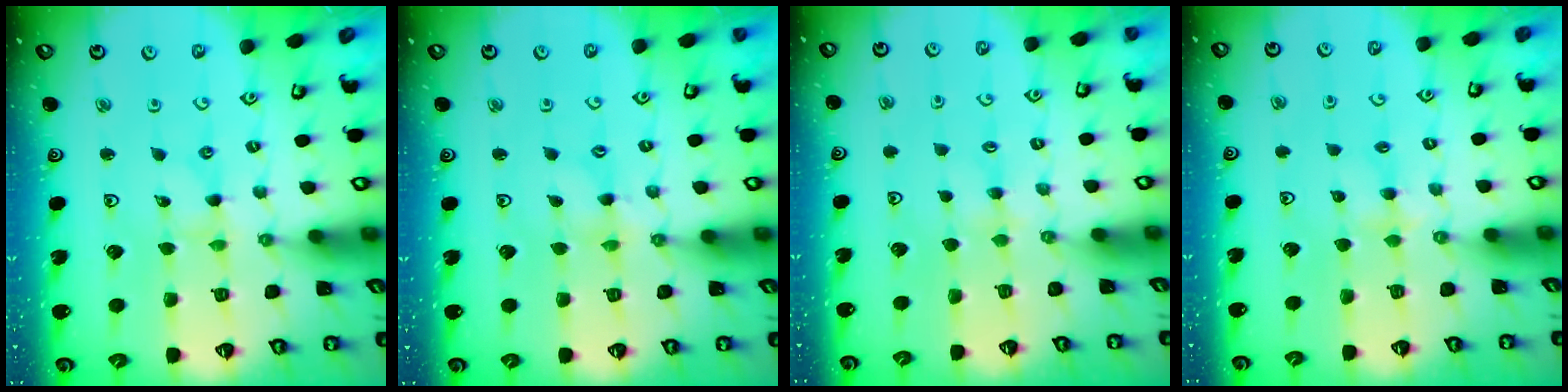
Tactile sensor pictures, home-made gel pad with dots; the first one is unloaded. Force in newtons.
{"total": 0.8, "press": 0.7, "slide": 0.3}
{"total": 1.9, "press": 1.8, "slide": 0.3}
{"total": 2.4, "press": 2.4, "slide": 0.4}